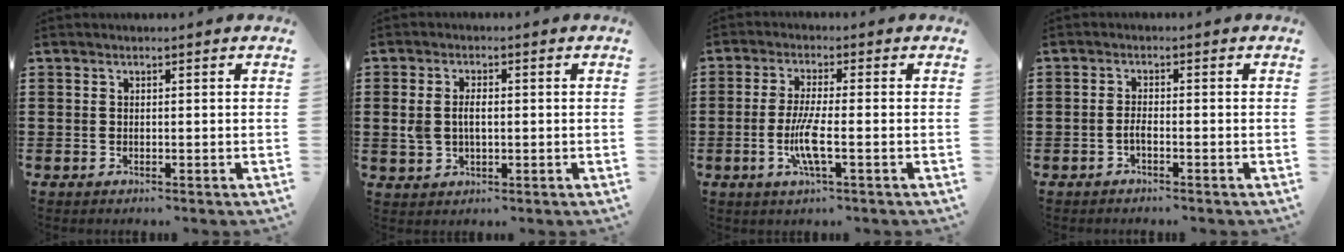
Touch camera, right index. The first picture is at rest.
{"total": 3.4, "force": [0.0, 2.0, 2.8], "torque": [-0.062, 0.006, -0.004]}
{"total": 6.0, "force": [-1.5, 0.8, 5.7], "torque": [-0.125, -0.015, -0.033]}
{"total": 1.4, "force": [-0.9, 0.3, 1.1], "torque": [-0.022, -0.001, -0.015]}